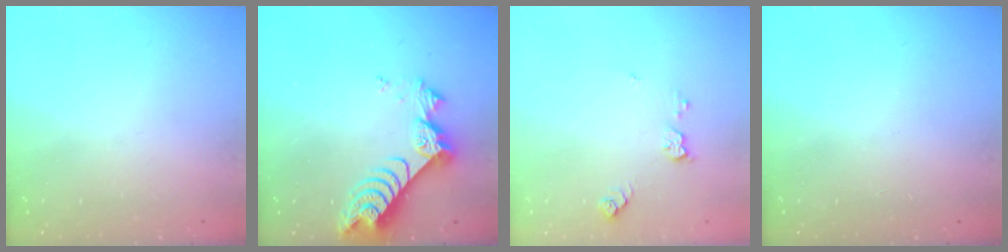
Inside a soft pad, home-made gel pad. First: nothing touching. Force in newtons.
{"total": 8.3, "press": 8.2, "slide": 1.0}
{"total": 6.8, "press": 6.8, "slide": 0.5}
{"total": 1.7, "press": 1.7, "slide": 0.2}